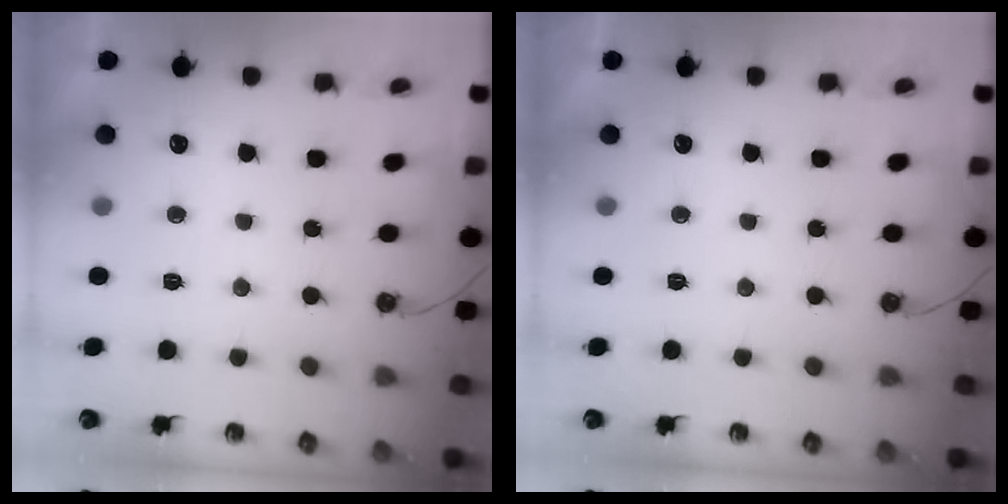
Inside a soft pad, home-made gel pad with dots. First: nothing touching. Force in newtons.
{"total": 0.0}